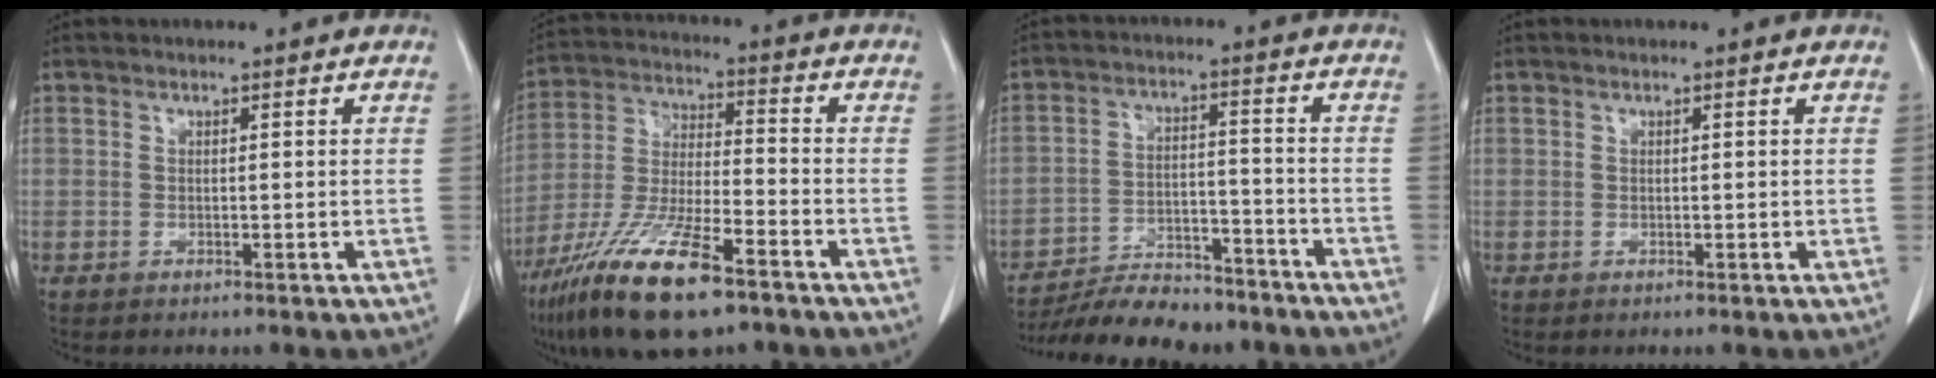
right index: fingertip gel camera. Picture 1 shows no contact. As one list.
[{"total": 16.5, "force": [-10.5, 3.3, 12.3], "torque": [-0.261, -0.035, -0.194]}, {"total": 12.9, "force": [-11.7, 3.4, 4.3], "torque": [-0.061, 0.011, -0.183]}, {"total": 0.0}]